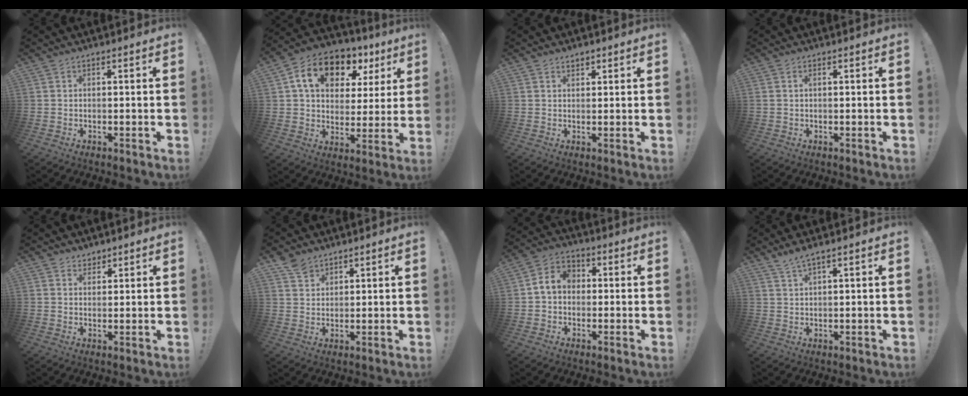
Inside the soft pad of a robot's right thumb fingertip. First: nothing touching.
{"total": 15.3, "force": [7.4, 10.2, 8.7], "torque": [-0.142, -0.026, 0.135]}
{"total": 1.3, "force": [1.0, 0.7, 0.3], "torque": [0.004, -0.007, 0.018]}
{"total": 1.0, "force": [0.4, 0.5, 0.8], "torque": [-0.025, 0.005, 0.009]}
{"total": 2.6, "force": [2.2, 1.4, 0.0], "torque": [0.004, -0.013, 0.039]}
{"total": 4.6, "force": [3.7, 2.5, 1.0], "torque": [-0.014, -0.022, 0.069]}
{"total": 7.3, "force": [0.4, 5.8, 4.4], "torque": [-0.076, 0.021, 0.011]}
{"total": 2.8, "force": [2.1, -0.3, 1.9], "torque": [-0.044, -0.007, 0.037]}